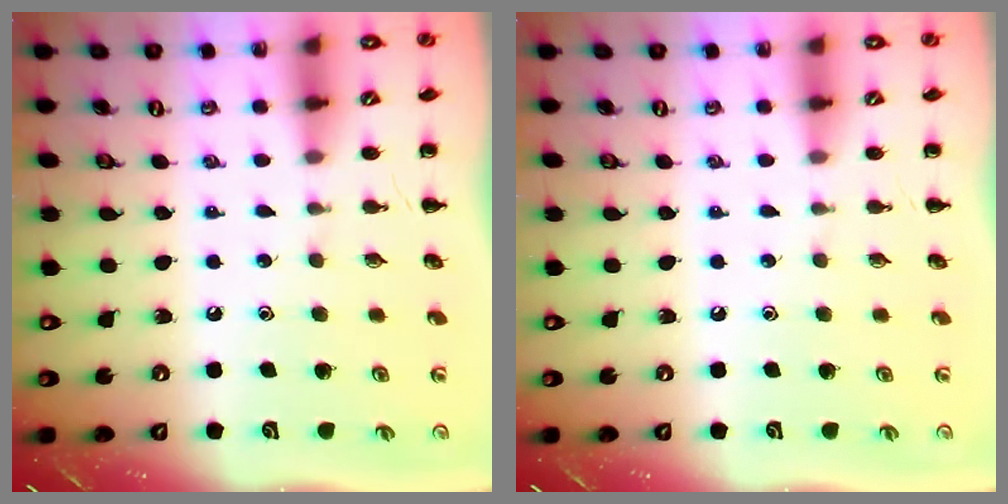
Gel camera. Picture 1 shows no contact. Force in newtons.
{"total": 0.0}